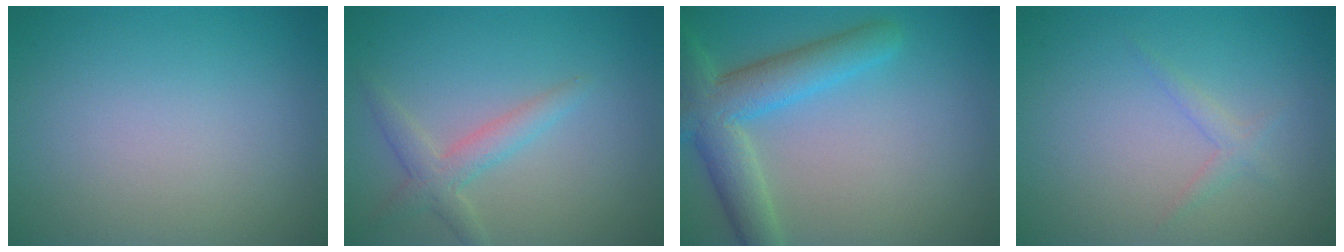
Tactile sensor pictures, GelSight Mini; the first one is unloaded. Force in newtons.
{"total": 2.5, "press": 2.5, "slide": 0.1}
{"total": 5.9, "press": 5.9, "slide": 0.3}
{"total": 1.1, "press": 1.1, "slide": 0.1}